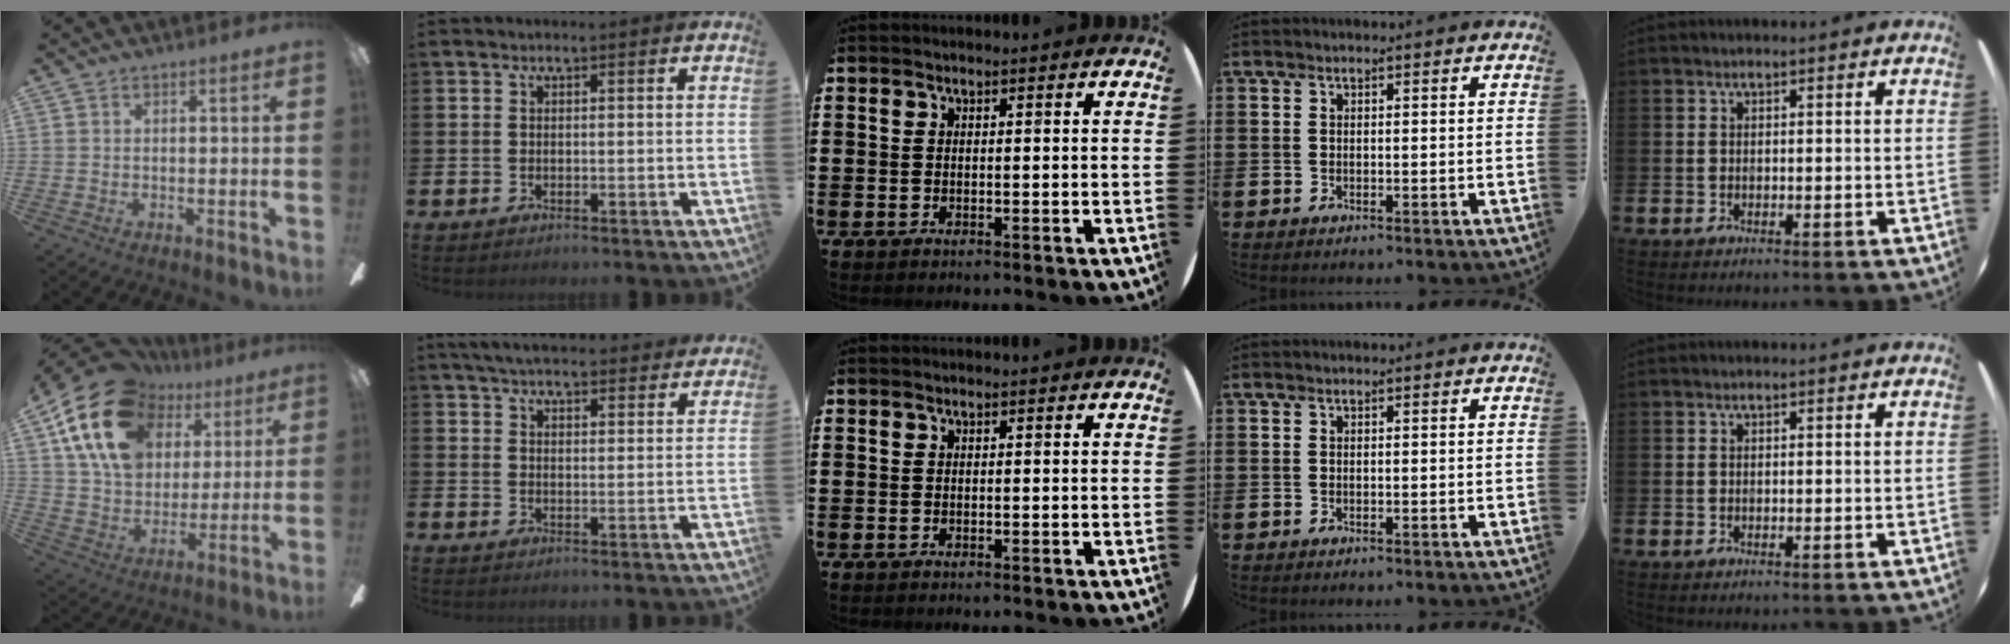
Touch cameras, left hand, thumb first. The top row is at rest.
{"thumb": {"total": 22.1, "force": [10.4, 15.5, 11.7], "torque": [-0.218, -0.029, 0.191]}, "index": {"total": 5.4, "force": [5.2, 0.7, 1.1], "torque": [-0.033, -0.029, 0.094]}}